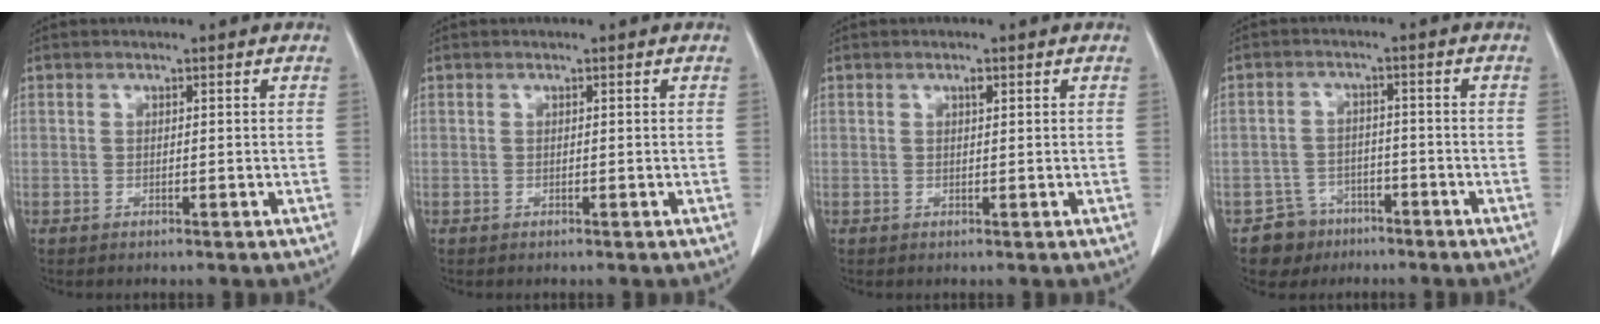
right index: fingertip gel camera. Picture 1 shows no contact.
{"total": 0.0}
{"total": 0.8, "force": [0.4, 0.2, 0.6], "torque": [-0.012, -0.001, 0.006]}
{"total": 4.9, "force": [-3.3, 3.7, -0.3], "torque": [0.012, 0.013, -0.051]}